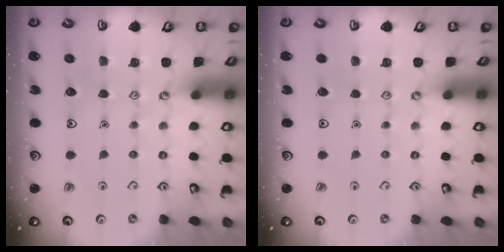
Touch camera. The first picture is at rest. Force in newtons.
{"total": 0.0}